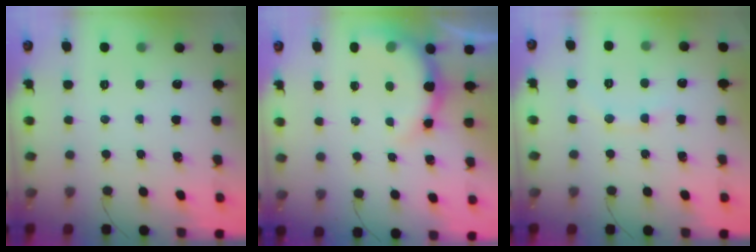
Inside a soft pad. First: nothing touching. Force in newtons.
{"total": 7.9, "press": 7.8, "slide": 1.4}
{"total": 6.3, "press": 6.1, "slide": 1.5}